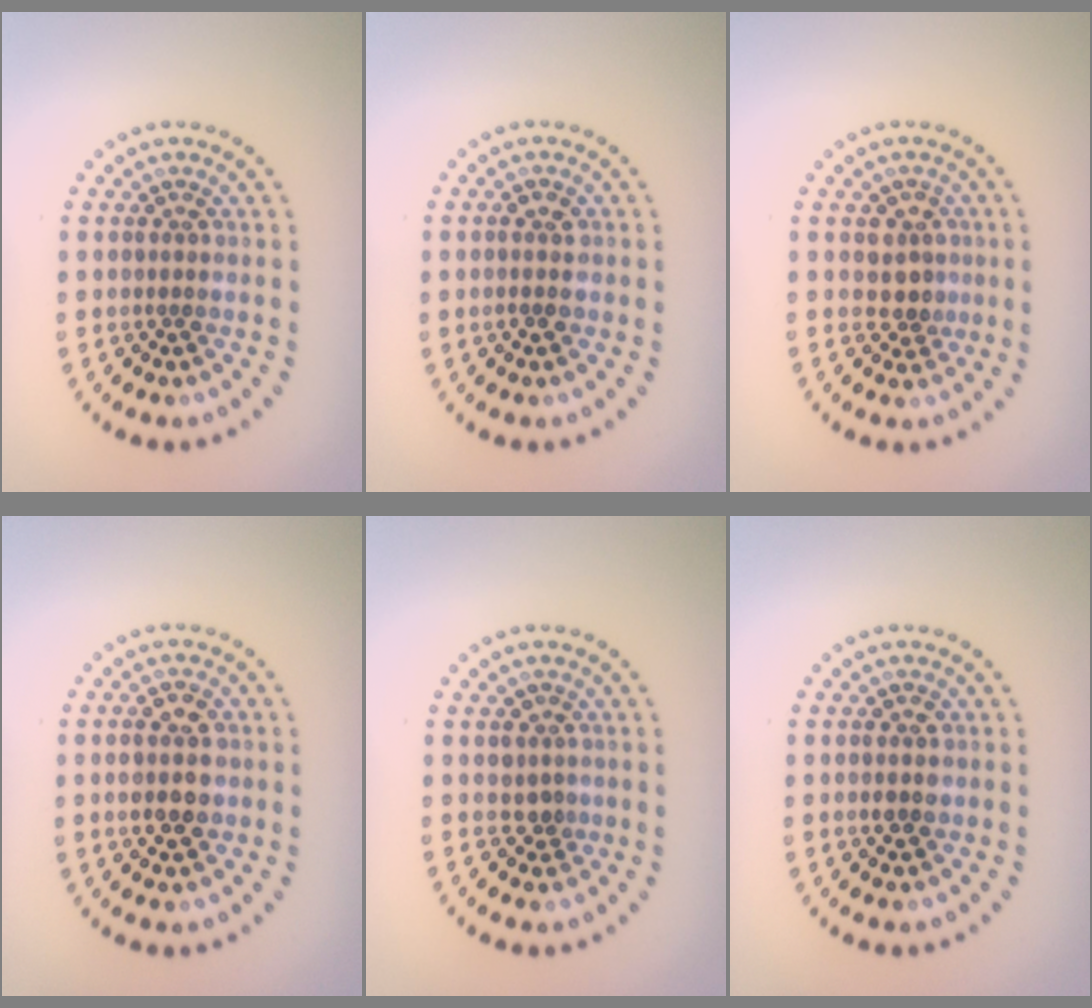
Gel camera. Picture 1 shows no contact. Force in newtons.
{"total": 1.6, "press": 1.5, "slide": 0.4}
{"total": 2.1, "press": 1.8, "slide": 1.0}
{"total": 3.7, "press": 3.7, "slide": 0.0}
{"total": 1.4, "press": 1.1, "slide": 0.8}
{"total": 1.8, "press": 1.8, "slide": 0.2}